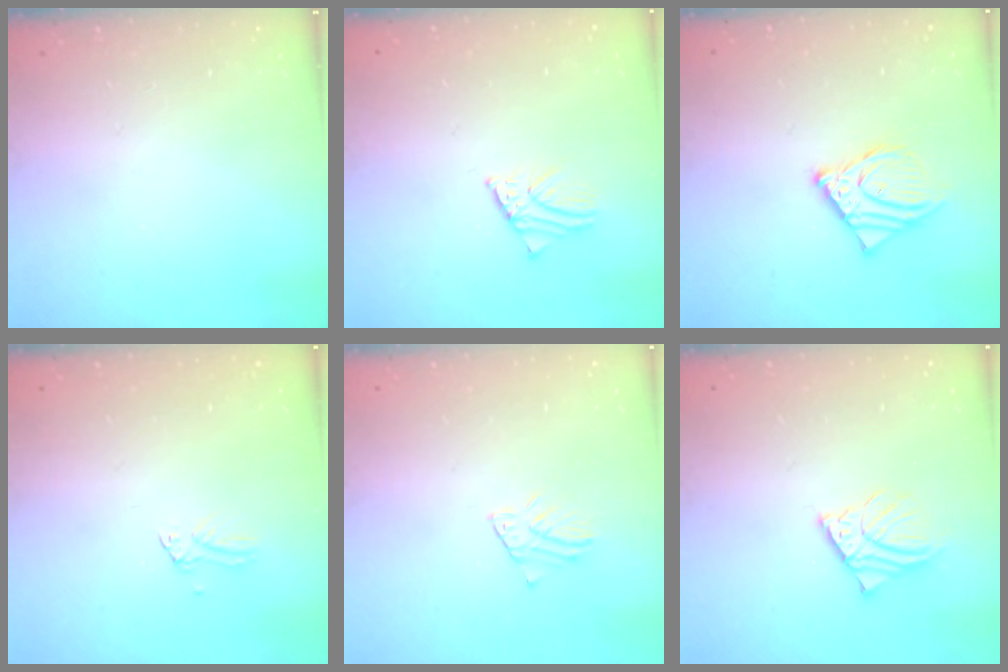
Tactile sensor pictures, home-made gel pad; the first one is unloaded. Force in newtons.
{"total": 1.7, "press": 1.7, "slide": 0.2}
{"total": 9.7, "press": 9.5, "slide": 1.6}
{"total": 0.0}
{"total": 2.0, "press": 2.0, "slide": 0.2}
{"total": 5.4, "press": 5.4, "slide": 0.6}